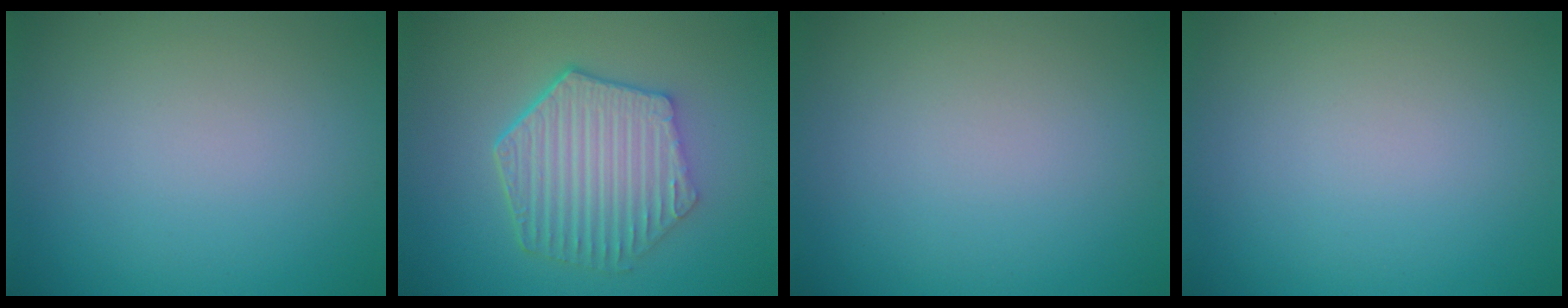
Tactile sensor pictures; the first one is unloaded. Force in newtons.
{"total": 6.1, "press": 4.8, "slide": 3.8}
{"total": 0.0}
{"total": 0.0}